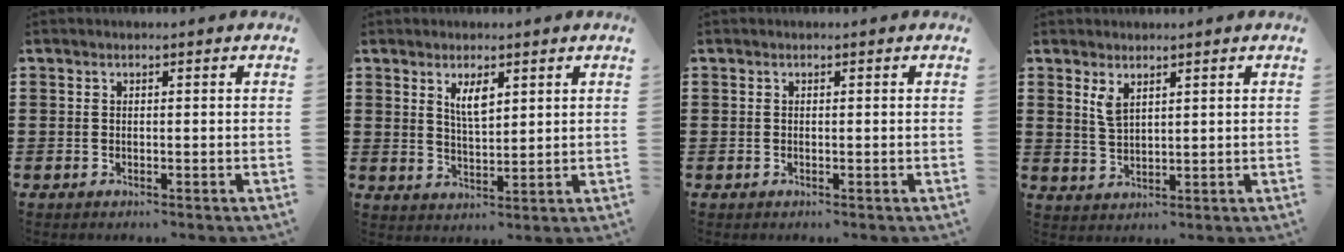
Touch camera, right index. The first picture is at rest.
{"total": 3.8, "force": [2.1, 1.4, 2.9], "torque": [-0.063, 0.004, 0.036]}
{"total": 0.0}
{"total": 2.9, "force": [1.7, 1.2, 2.0], "torque": [-0.045, 0.003, 0.030]}